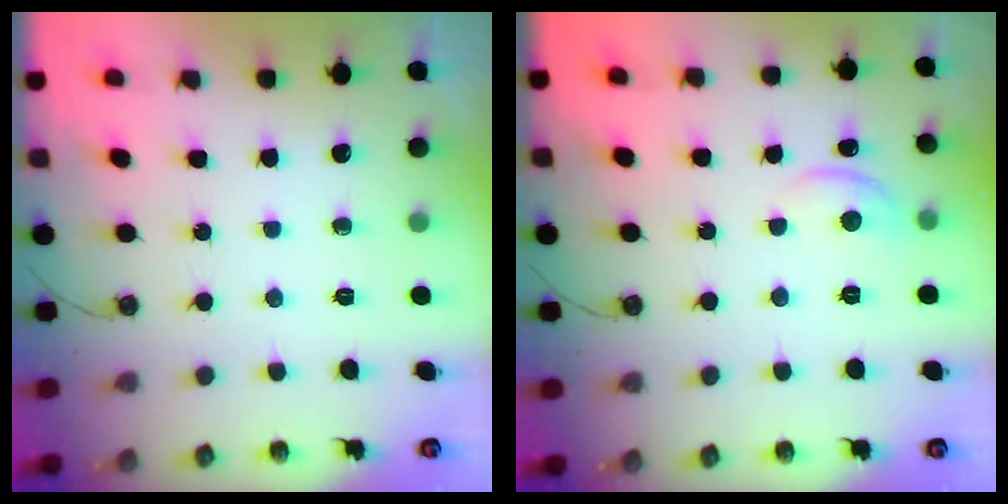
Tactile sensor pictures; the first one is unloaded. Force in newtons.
{"total": 1.8, "press": 1.7, "slide": 0.6}